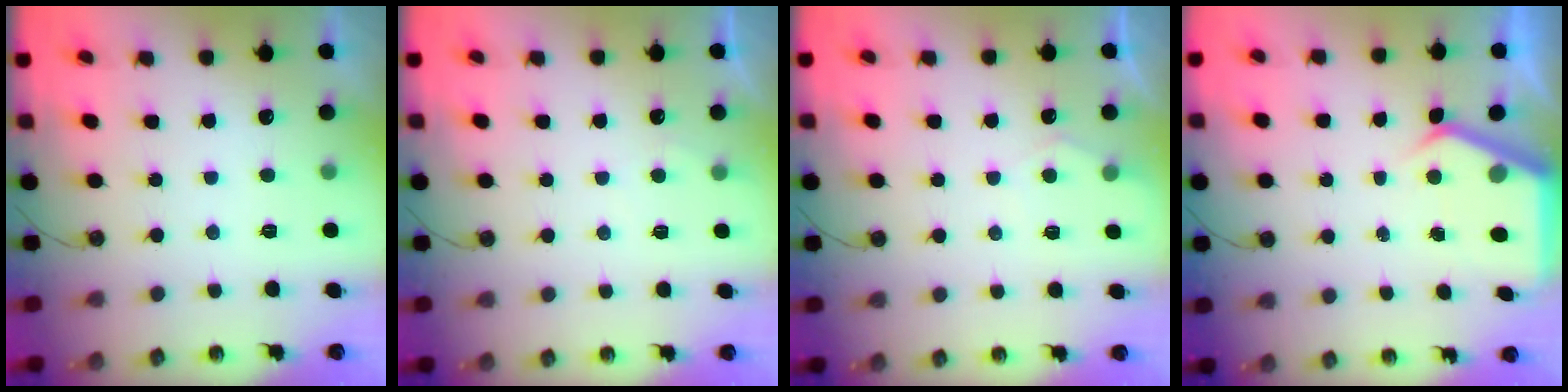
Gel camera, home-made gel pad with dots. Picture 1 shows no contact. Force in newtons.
{"total": 2.3, "press": 2.2, "slide": 0.3}
{"total": 4.4, "press": 4.4, "slide": 0.4}
{"total": 5.4, "press": 5.4, "slide": 0.8}